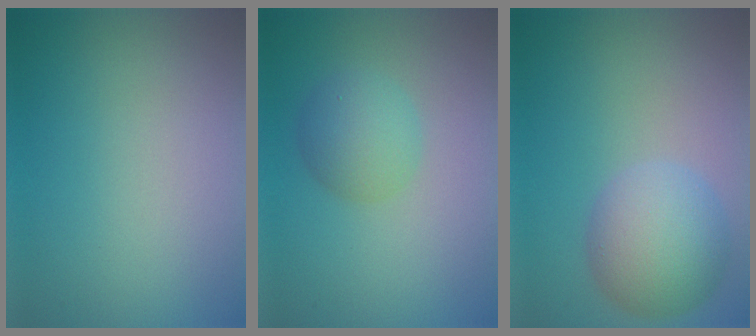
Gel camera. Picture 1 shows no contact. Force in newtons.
{"total": 3.2, "press": 3.2, "slide": 0.1}
{"total": 5.5, "press": 5.5, "slide": 0.3}